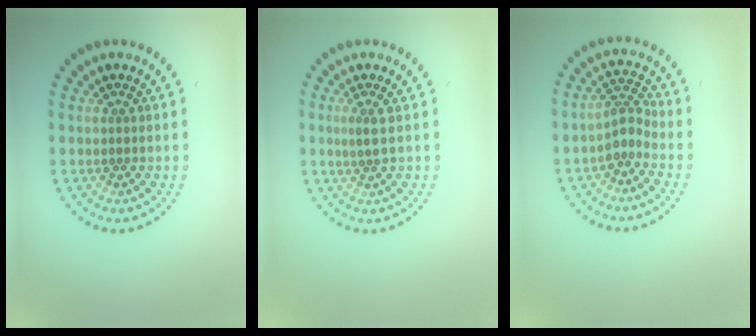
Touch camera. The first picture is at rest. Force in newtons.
{"total": 1.3, "press": 1.0, "slide": 0.8}
{"total": 2.2, "press": 1.6, "slide": 1.4}